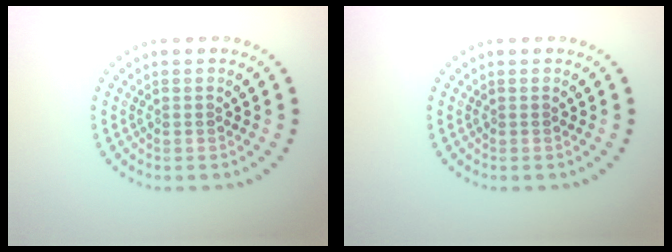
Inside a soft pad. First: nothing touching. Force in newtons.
{"total": 0.0}